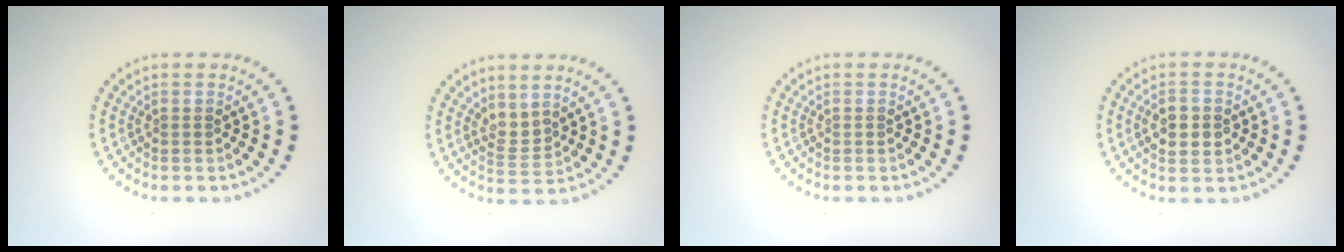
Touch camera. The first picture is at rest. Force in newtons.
{"total": 1.9, "press": 1.4, "slide": 1.3}
{"total": 0.0}
{"total": 2.7, "press": 2.7, "slide": 0.2}